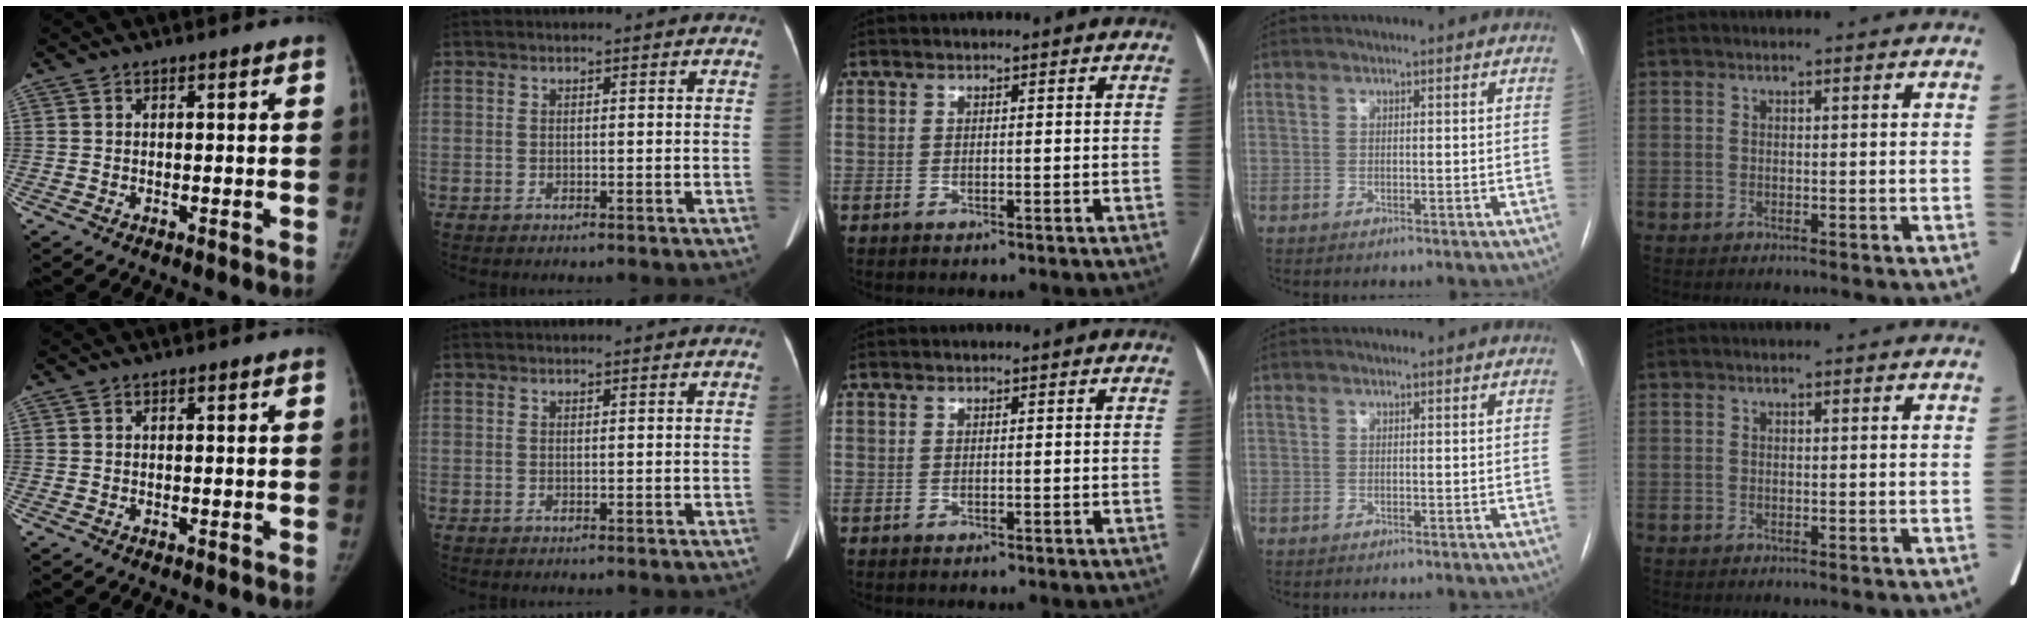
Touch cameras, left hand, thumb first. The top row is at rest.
{}